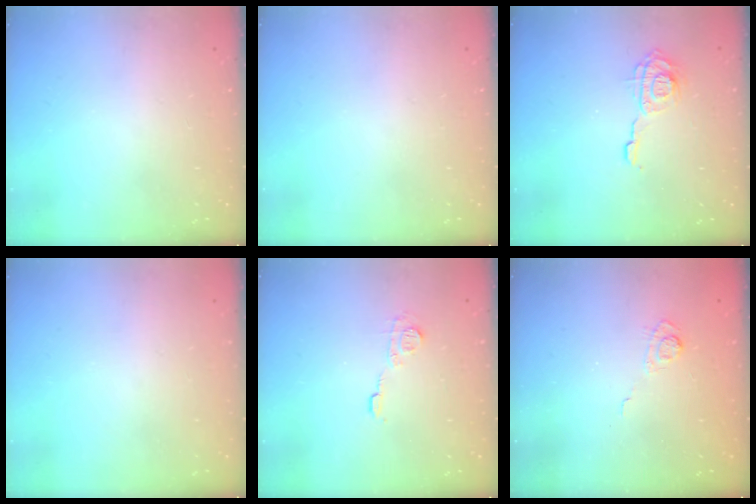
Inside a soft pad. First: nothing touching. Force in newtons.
{"total": 0.0}
{"total": 9.5, "press": 9.4, "slide": 0.6}
{"total": 0.0}
{"total": 6.2, "press": 6.2, "slide": 0.2}
{"total": 3.8, "press": 3.5, "slide": 1.6}